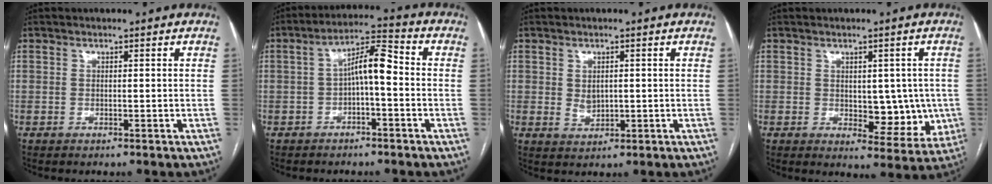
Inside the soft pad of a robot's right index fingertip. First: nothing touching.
{"total": 6.7, "force": [-0.6, 1.7, 6.5], "torque": [-0.114, 0.031, -0.013]}
{"total": 2.6, "force": [0.3, 1.9, 1.8], "torque": [-0.033, -0.003, 0.014]}
{"total": 8.0, "force": [-0.2, 4.5, 6.6], "torque": [-0.062, 0.003, 0.009]}